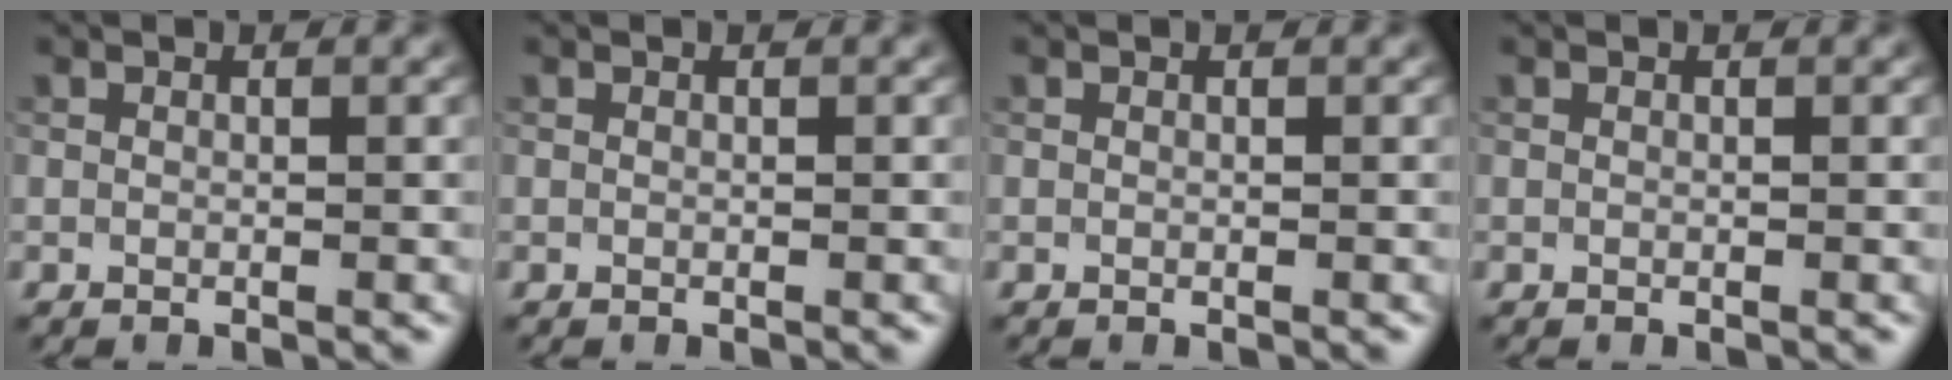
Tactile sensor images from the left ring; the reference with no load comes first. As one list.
[{"total": 0.0}, {"total": 0.0}, {"total": 0.0}]